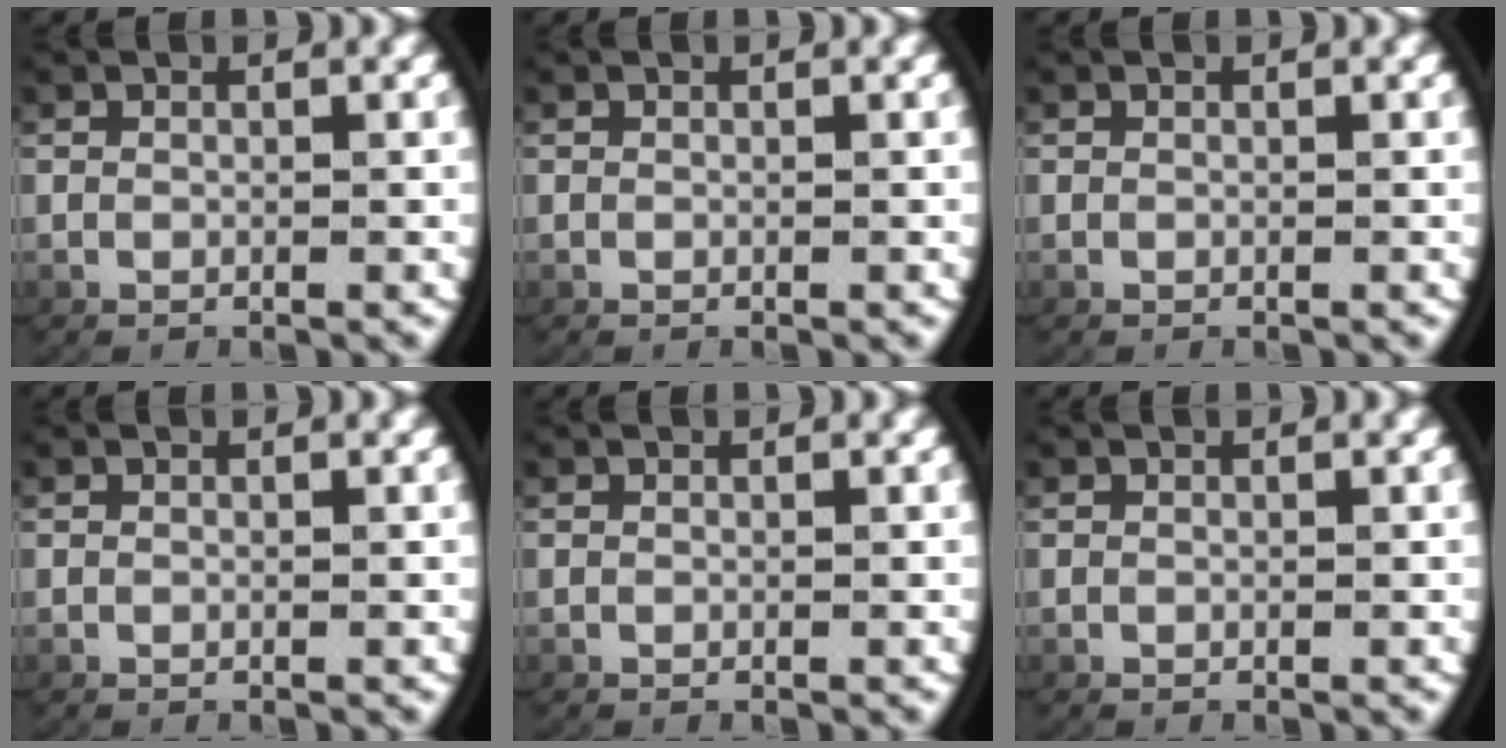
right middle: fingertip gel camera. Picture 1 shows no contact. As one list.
[{"total": 0.0}, {"total": 0.0}, {"total": 0.0}, {"total": 0.0}, {"total": 0.0}]